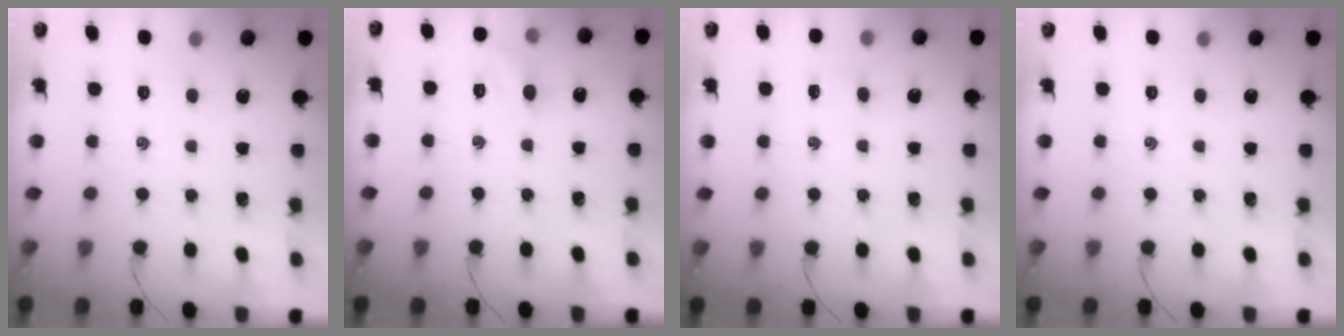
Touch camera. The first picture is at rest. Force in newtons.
{"total": 5.3, "press": 4.9, "slide": 1.8}
{"total": 2.5, "press": 2.4, "slide": 0.8}
{"total": 0.0}